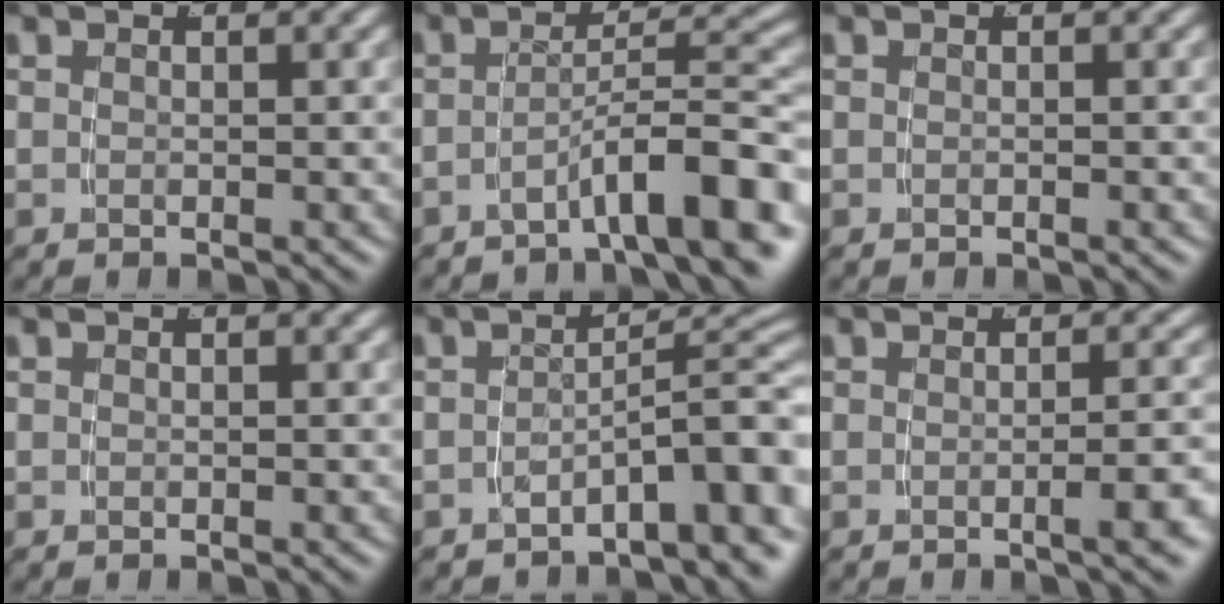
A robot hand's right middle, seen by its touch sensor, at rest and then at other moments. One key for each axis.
{"total": 6.2, "fx": -3.9, "fy": 0.5, "fz": 4.8, "tx": -0.064, "ty": 0.008, "tz": -0.062}
{"total": 0.0}
{"total": 0.0}
{"total": 7.3, "fx": -5.1, "fy": 1.4, "fz": 5.0, "tx": -0.055, "ty": 0.005, "tz": -0.073}
{"total": 2.3, "fx": -1.1, "fy": -0.3, "fz": 2.0, "tx": -0.022, "ty": 0.011, "tz": -0.021}